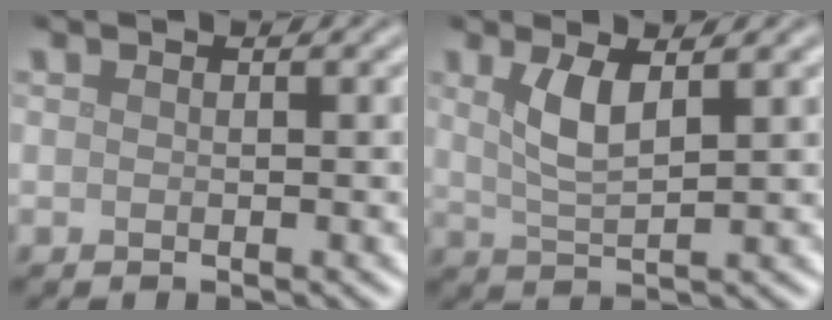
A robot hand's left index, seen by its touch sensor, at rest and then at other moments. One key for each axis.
{"total": 3.3, "fx": 1.4, "fy": 0.9, "fz": 2.8, "tx": -0.058, "ty": -0.004, "tz": 0.029}